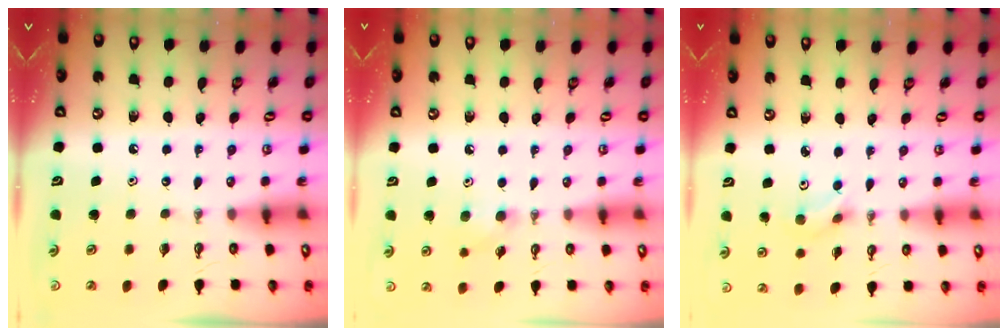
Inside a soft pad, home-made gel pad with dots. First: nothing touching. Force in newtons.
{"total": 6.3, "press": 6.2, "slide": 1.3}
{"total": 3.4, "press": 3.3, "slide": 0.9}